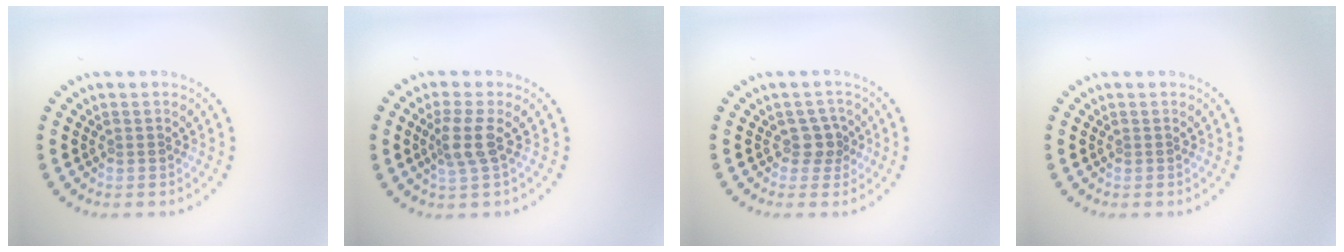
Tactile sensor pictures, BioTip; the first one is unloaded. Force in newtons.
{"total": 2.5, "press": 2.0, "slide": 1.5}
{"total": 1.8, "press": 1.5, "slide": 1.1}
{"total": 0.0}